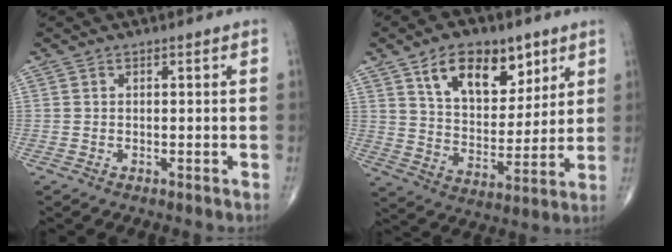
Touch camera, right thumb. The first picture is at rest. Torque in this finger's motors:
{"motor_torque": [-0.47, 1.92, 0.07, 0.01, 0.11]}